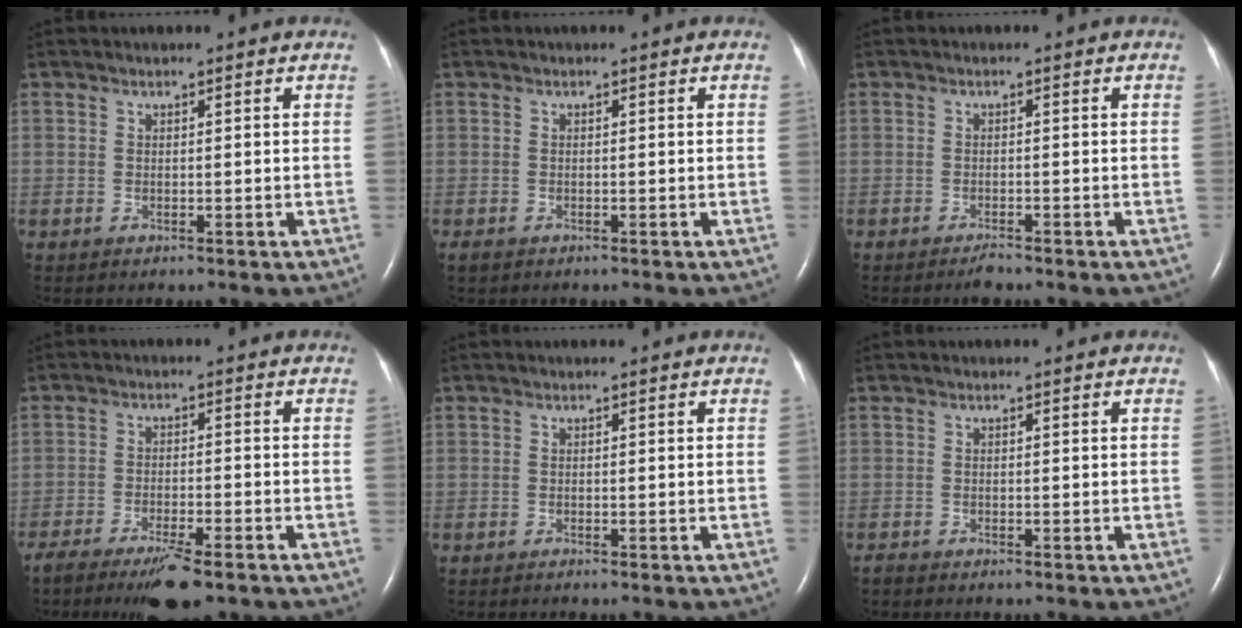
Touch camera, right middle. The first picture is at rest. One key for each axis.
{"total": 0.8, "fx": -0.6, "fy": 0.4, "fz": 0.3, "tx": -0.009, "ty": -0.001, "tz": -0.009}
{"total": 1.5, "fx": -1.3, "fy": 0.2, "fz": 0.7, "tx": -0.018, "ty": -0.003, "tz": -0.020}
{"total": 8.8, "fx": -6.5, "fy": 1.3, "fz": 5.7, "tx": -0.091, "ty": -0.019, "tz": -0.099}
{"total": 0.0}
{"total": 0.6, "fx": -0.6, "fy": 0.1, "fz": 0.1, "tx": -0.008, "ty": -0.001, "tz": -0.013}